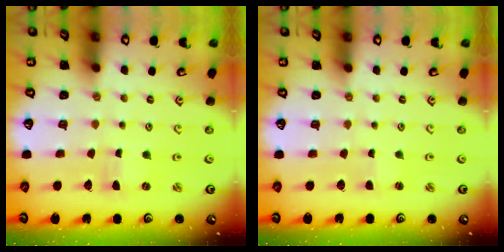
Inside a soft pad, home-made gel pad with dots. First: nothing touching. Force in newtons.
{"total": 0.9, "press": 0.9, "slide": 0.2}